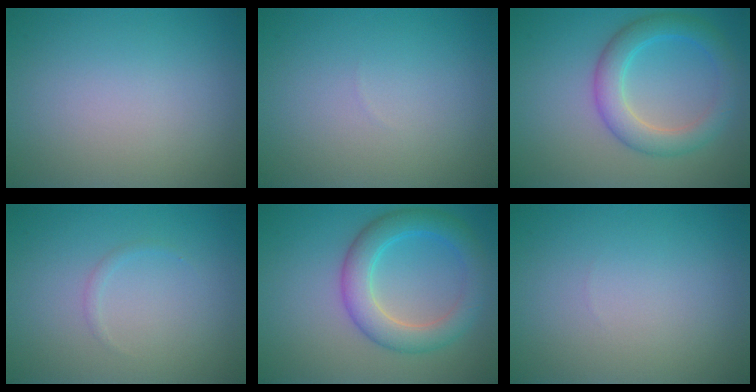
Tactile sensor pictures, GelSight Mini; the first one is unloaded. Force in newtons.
{"total": 0.0}
{"total": 4.2, "press": 4.2, "slide": 0.2}
{"total": 0.5, "press": 0.5, "slide": 0.1}
{"total": 5.0, "press": 5.0, "slide": 0.2}
{"total": 0.0}